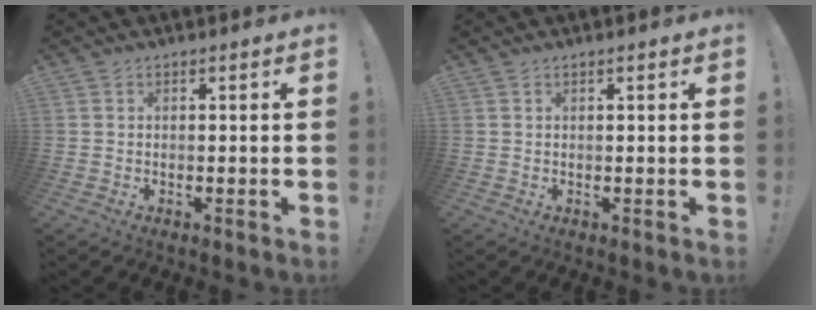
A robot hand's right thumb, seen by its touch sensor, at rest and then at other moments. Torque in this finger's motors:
{"motor_torque": [0.03, 0.08, 0.01, -0.01, 0.12]}